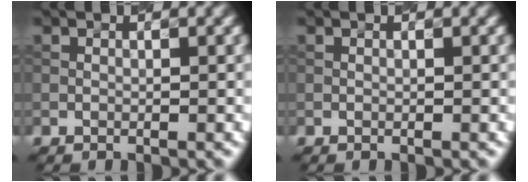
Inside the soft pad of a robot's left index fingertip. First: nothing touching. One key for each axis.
{"total": 0.0}